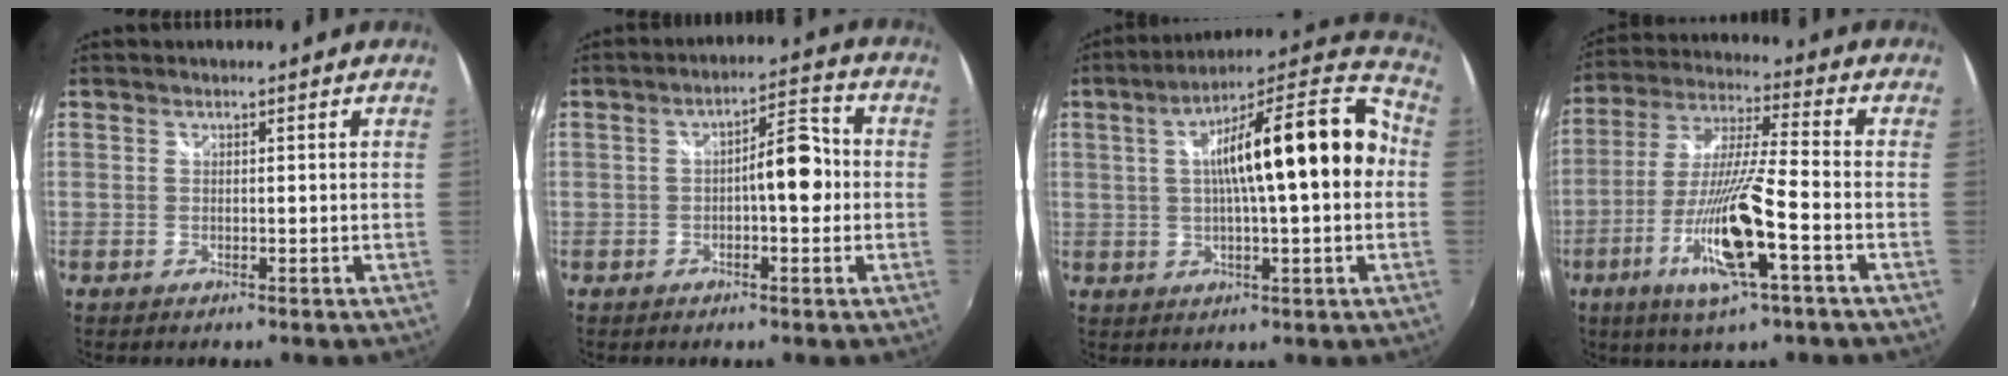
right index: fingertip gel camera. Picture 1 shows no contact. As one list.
[{"total": 6.6, "force": [-0.7, 2.2, 6.2], "torque": [-0.094, 0.016, -0.011]}, {"total": 20.8, "force": [1.8, 4.5, 20.2], "torque": [-0.306, 0.036, 0.023]}, {"total": 16.2, "force": [-6.7, 1.1, 14.7], "torque": [-0.299, -0.024, -0.126]}]